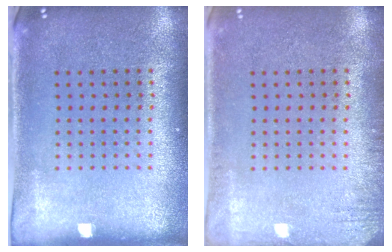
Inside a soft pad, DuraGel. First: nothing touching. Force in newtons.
{"total": 1.5, "press": 1.5, "slide": 0.2}